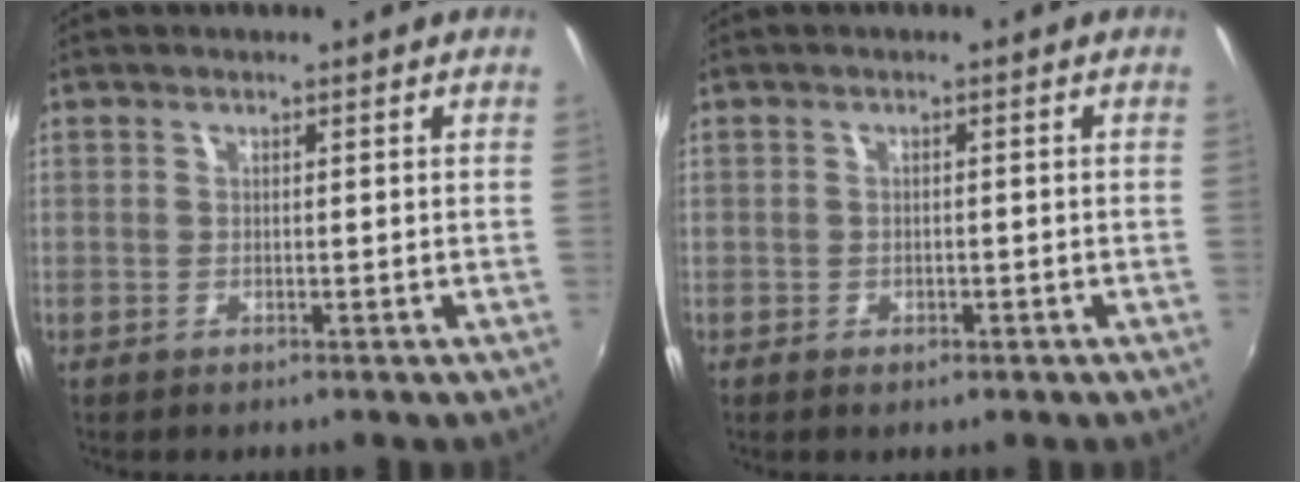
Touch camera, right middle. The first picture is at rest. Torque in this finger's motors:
{"motor_torque": [-0.71, 0.03, -0.05, -0.02]}